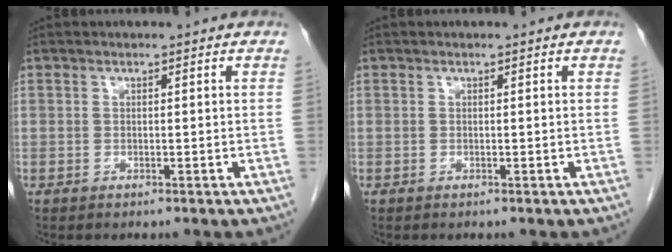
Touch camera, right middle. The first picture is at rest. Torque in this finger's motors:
{"motor_torque": [-0.04, 0.07, -0.01, -0.01]}